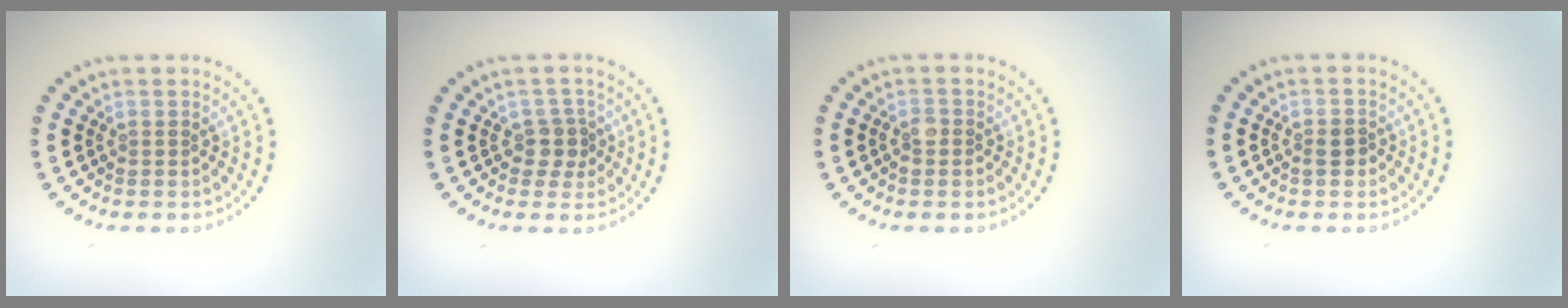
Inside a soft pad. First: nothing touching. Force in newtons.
{"total": 2.1, "press": 1.6, "slide": 1.3}
{"total": 1.0, "press": 0.9, "slide": 0.4}
{"total": 1.4, "press": 1.4, "slide": 0.3}